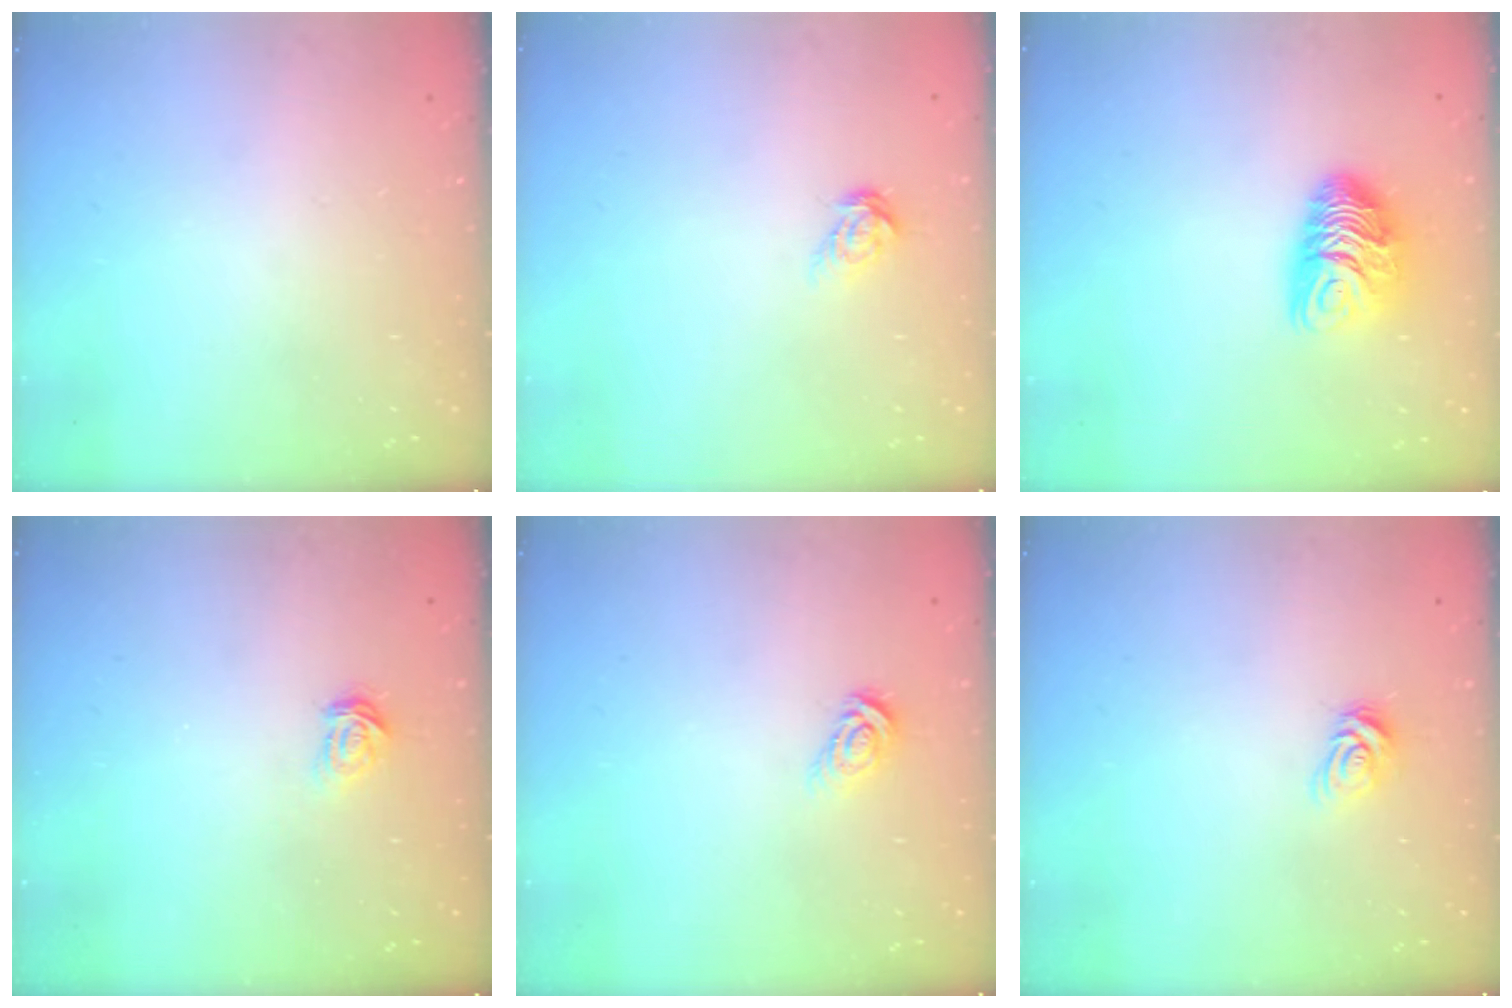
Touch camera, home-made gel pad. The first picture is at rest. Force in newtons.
{"total": 6.2, "press": 6.2, "slide": 0.4}
{"total": 9.4, "press": 9.4, "slide": 0.5}
{"total": 3.0, "press": 3.0, "slide": 0.3}
{"total": 5.9, "press": 5.9, "slide": 0.4}
{"total": 6.7, "press": 6.7, "slide": 0.4}